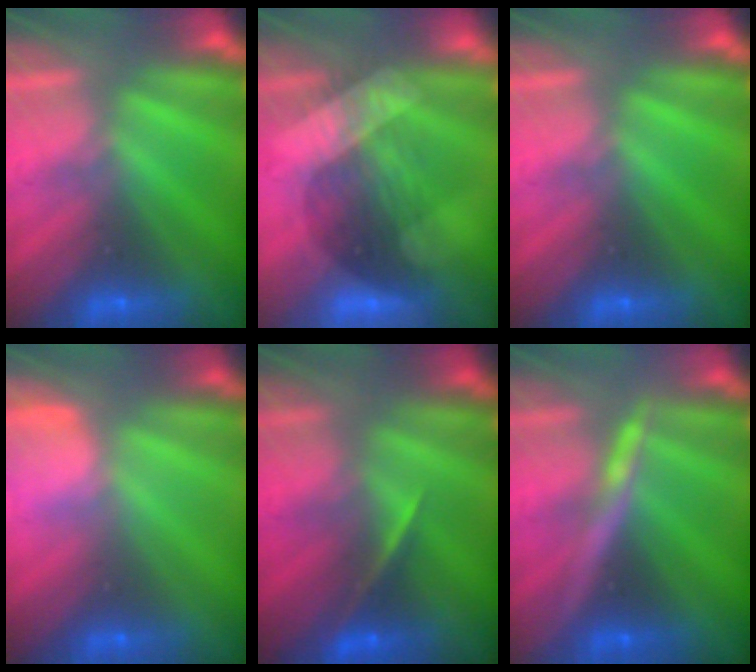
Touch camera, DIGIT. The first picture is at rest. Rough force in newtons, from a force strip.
{"total": 3.2}
{"total": 0.0}
{"total": 2.7}
{"total": 2.1}
{"total": 3.4}